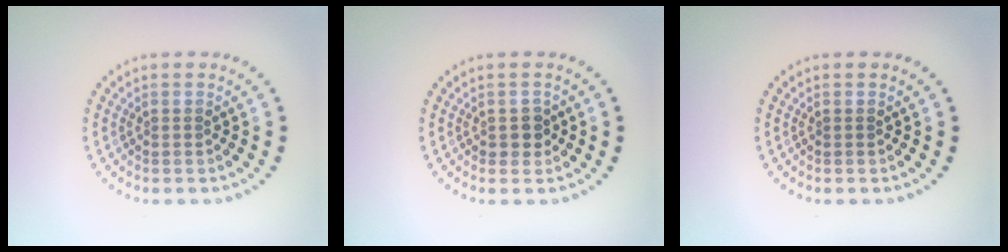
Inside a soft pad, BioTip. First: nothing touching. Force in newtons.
{"total": 1.5, "press": 1.3, "slide": 0.6}
{"total": 0.0}